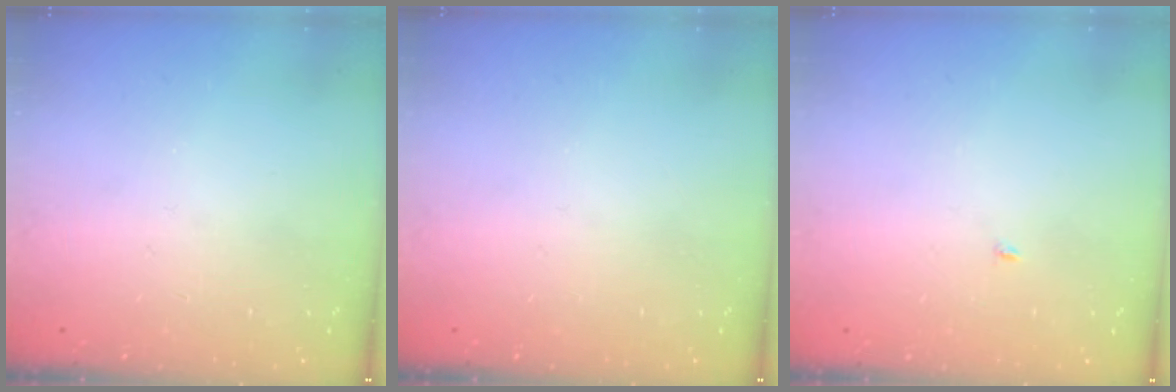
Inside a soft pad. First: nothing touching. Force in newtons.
{"total": 0.0}
{"total": 1.9, "press": 1.9, "slide": 0.2}